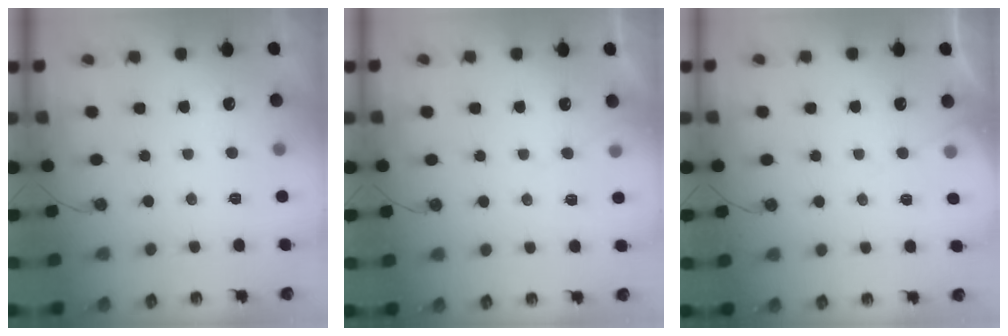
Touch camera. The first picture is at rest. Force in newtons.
{"total": 4.3, "press": 4.3, "slide": 0.6}
{"total": 5.5, "press": 5.5, "slide": 0.7}